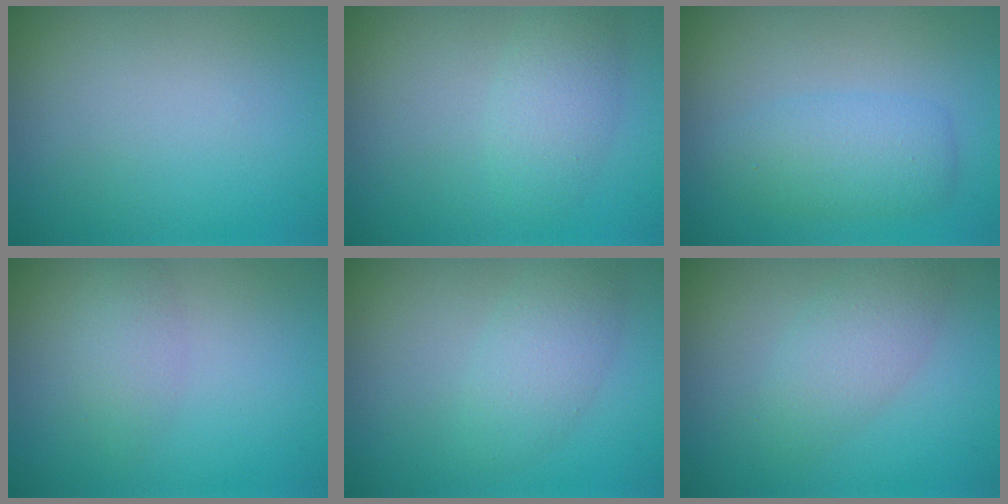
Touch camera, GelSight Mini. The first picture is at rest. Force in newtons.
{"total": 2.7, "press": 2.7, "slide": 0.1}
{"total": 3.5, "press": 3.5, "slide": 0.2}
{"total": 1.8, "press": 1.8, "slide": 0.1}
{"total": 2.9, "press": 2.9, "slide": 0.0}
{"total": 3.0, "press": 3.0, "slide": 0.0}